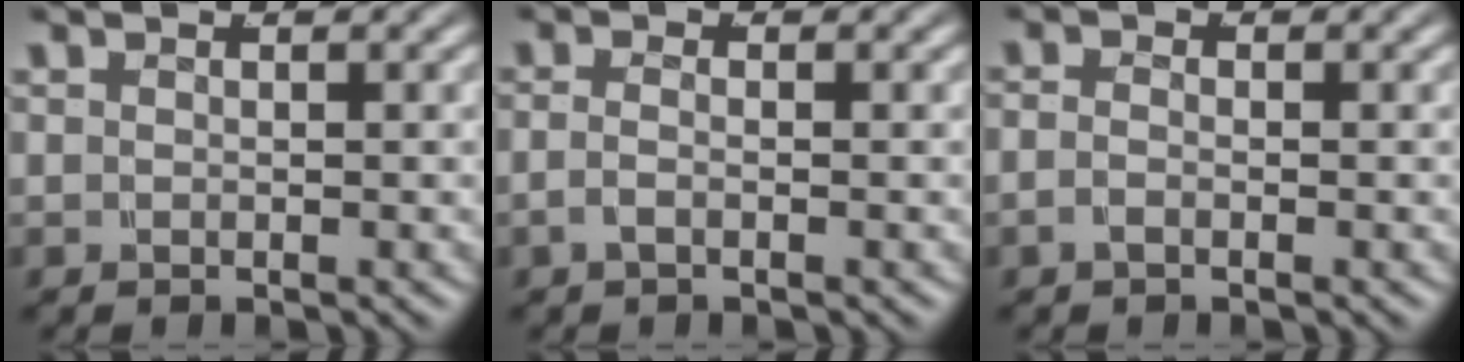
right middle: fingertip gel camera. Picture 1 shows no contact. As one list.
[{"total": 1.2, "force": [-0.5, 0.4, 1.0], "torque": [-0.020, 0.002, -0.012]}, {"total": 1.1, "force": [-0.5, 0.7, 0.7], "torque": [-0.016, 0.001, -0.014]}]